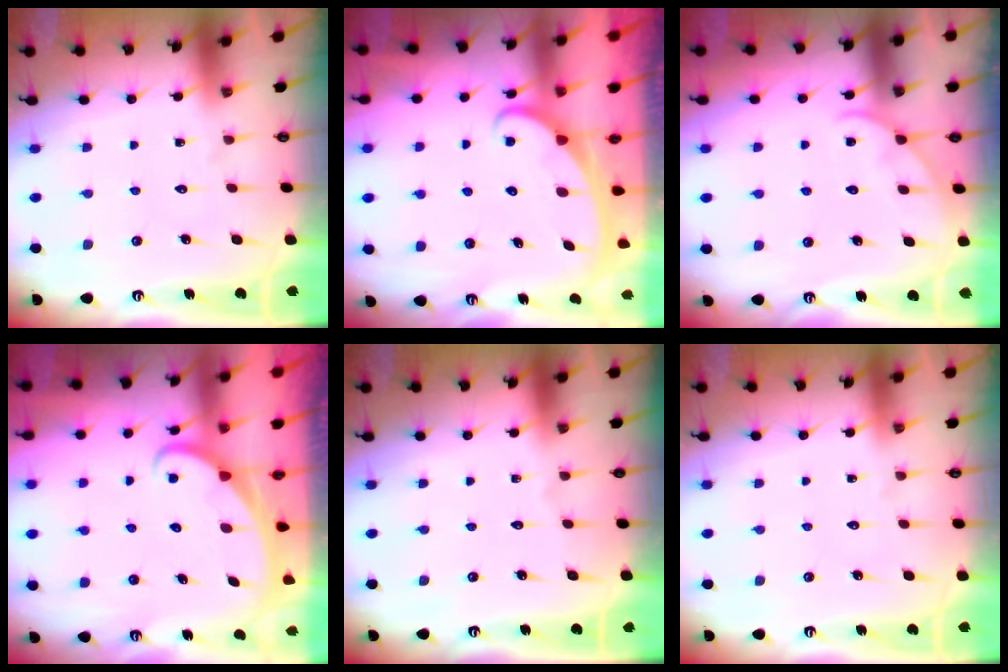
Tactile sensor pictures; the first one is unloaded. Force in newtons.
{"total": 2.4, "press": 2.4, "slide": 0.4}
{"total": 4.3, "press": 4.3, "slide": 0.4}
{"total": 2.1, "press": 2.1, "slide": 0.1}
{"total": 0.0}
{"total": 0.0}